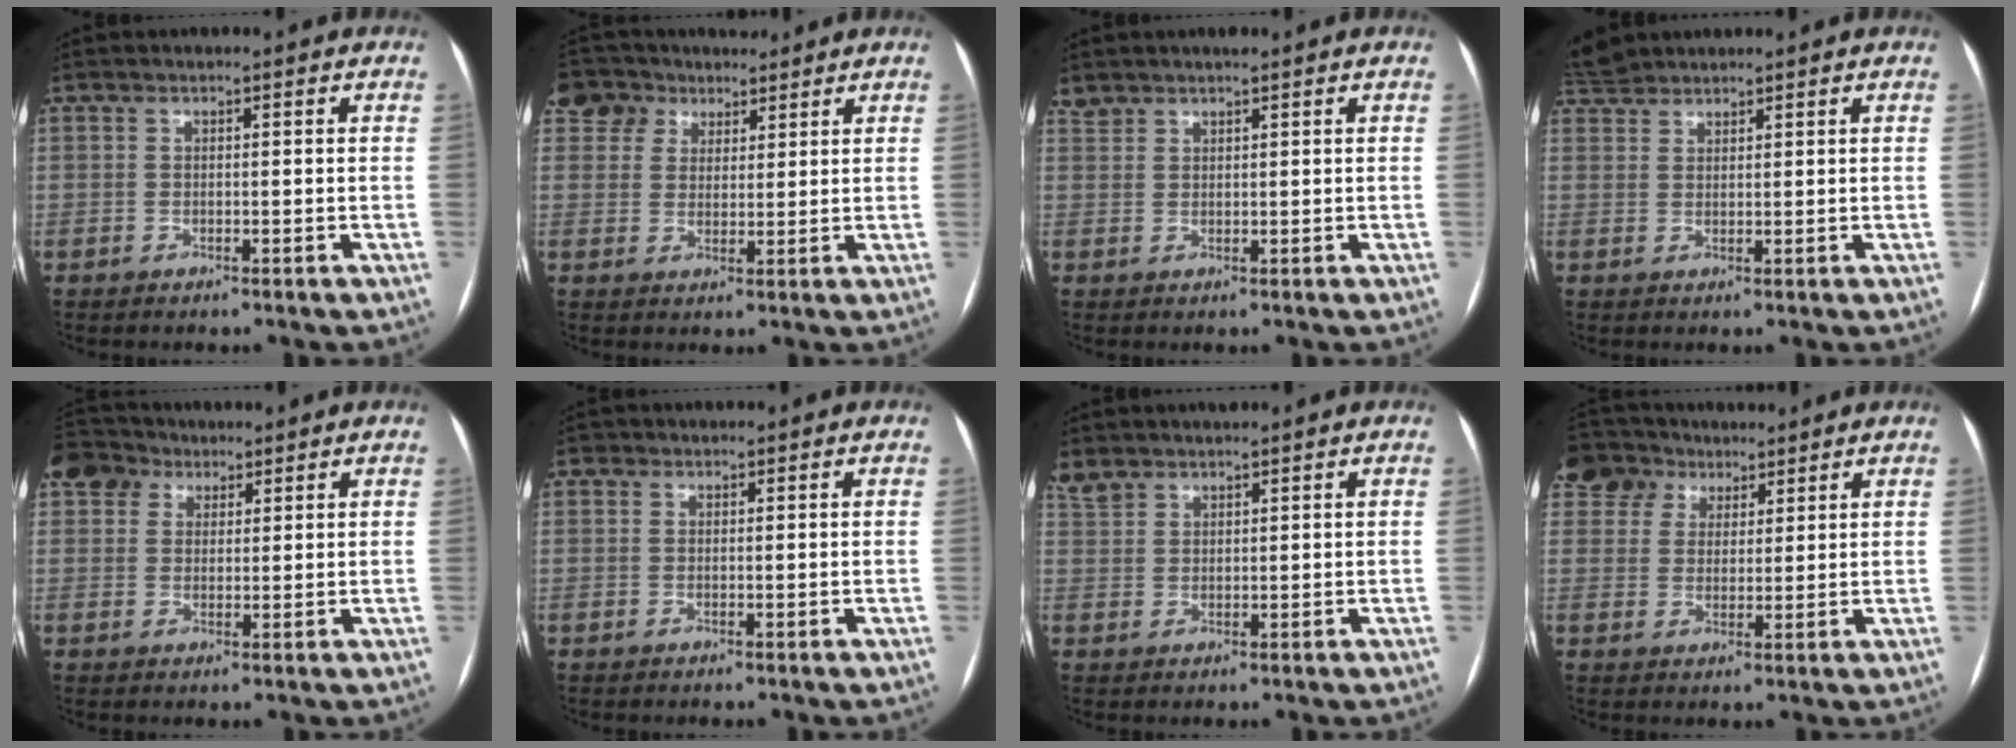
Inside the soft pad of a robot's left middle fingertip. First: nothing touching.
{"total": 7.1, "force": [4.7, 5.2, 0.7], "torque": [-0.021, 0.032, 0.089]}
{"total": 2.1, "force": [1.9, 0.6, 0.5], "torque": [-0.011, 0.010, 0.036]}
{"total": 3.8, "force": [3.6, 0.9, 0.2], "torque": [-0.013, 0.024, 0.073]}
{"total": 5.7, "force": [4.0, 4.0, 1.2], "torque": [-0.035, 0.028, 0.078]}
{"total": 0.7, "force": [0.3, 0.6, 0.0], "torque": [0.004, 0.000, 0.002]}
{"total": 3.8, "force": [3.3, 1.5, 0.9], "torque": [-0.023, 0.016, 0.067]}
{"total": 8.0, "force": [5.7, 5.6, 1.0], "torque": [-0.026, 0.031, 0.107]}